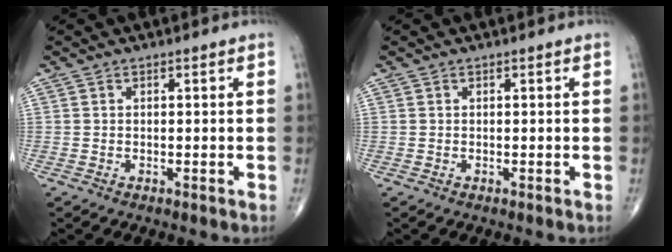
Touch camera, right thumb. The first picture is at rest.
{"total": 0.0}